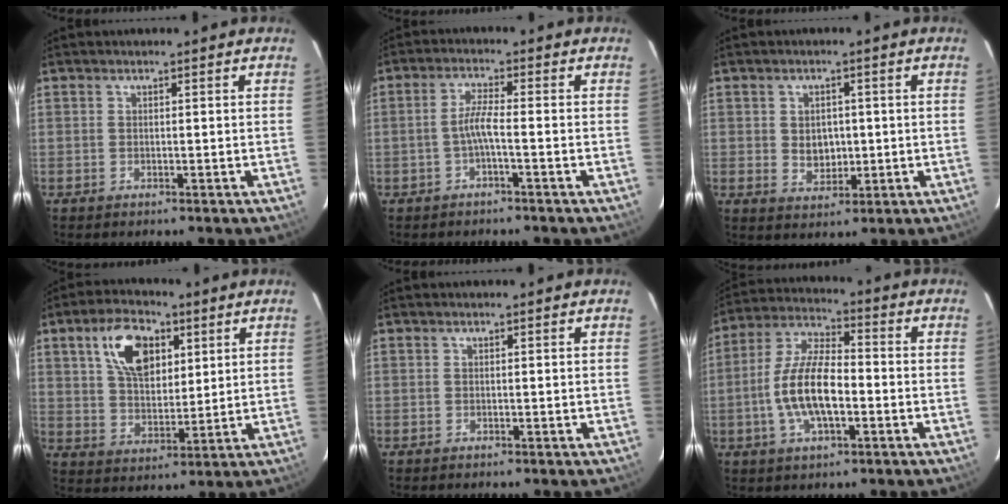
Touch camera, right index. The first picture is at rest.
{"total": 3.1, "force": [-1.4, -0.1, 2.7], "torque": [-0.061, 0.005, -0.028]}
{"total": 4.7, "force": [0.0, 3.8, 2.8], "torque": [-0.047, -0.001, 0.009]}
{"total": 12.0, "force": [5.1, 6.9, 8.4], "torque": [-0.149, 0.022, 0.094]}
{"total": 0.0}
{"total": 12.5, "force": [-3.0, 5.0, 11.1], "torque": [-0.231, 0.003, -0.056]}